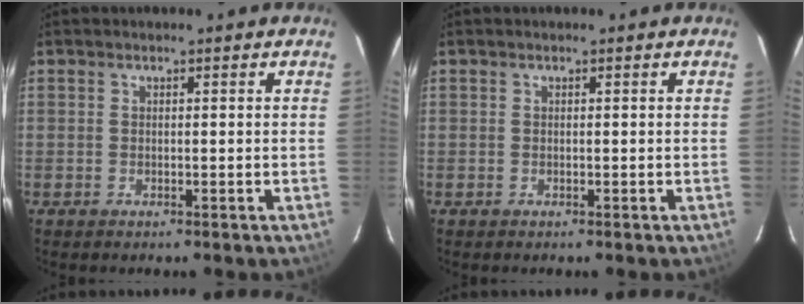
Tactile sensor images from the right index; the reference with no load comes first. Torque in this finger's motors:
{"motor_torque": [0.00, 0.00, 0.00, 0.00]}